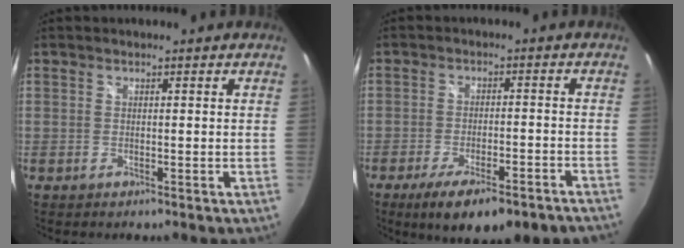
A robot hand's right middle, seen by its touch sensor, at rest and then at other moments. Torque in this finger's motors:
{"motor_torque": [1.33, -0.81, 0.30, 0.15]}